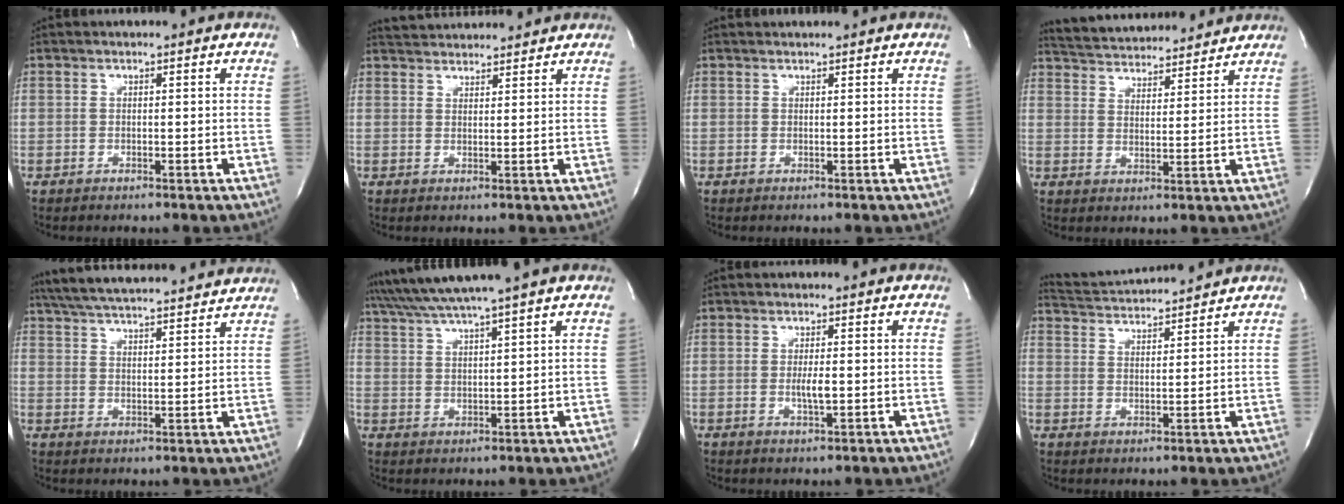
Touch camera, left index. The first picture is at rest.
{"total": 7.2, "force": [7.0, 1.1, 1.3], "torque": [-0.026, 0.031, 0.103]}
{"total": 1.6, "force": [1.6, 0.0, 0.3], "torque": [-0.005, 0.018, 0.027]}
{"total": 14.8, "force": [14.0, 2.6, 4.1], "torque": [-0.070, 0.026, 0.209]}
{"total": 19.5, "force": [17.8, 1.9, 7.7], "torque": [-0.138, 0.034, 0.258]}
{"total": 8.8, "force": [7.5, -1.7, 4.3], "torque": [-0.082, 0.020, 0.127]}
{"total": 2.5, "force": [-0.3, 0.4, 2.5], "torque": [-0.051, -0.004, -0.006]}
{"total": 9.3, "force": [9.0, -0.4, 2.0], "torque": [-0.051, 0.019, 0.149]}